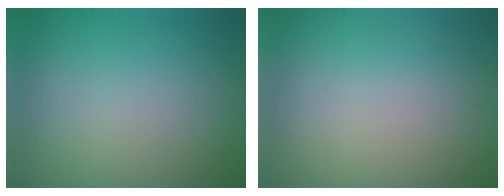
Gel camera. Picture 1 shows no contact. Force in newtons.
{"total": 0.0}